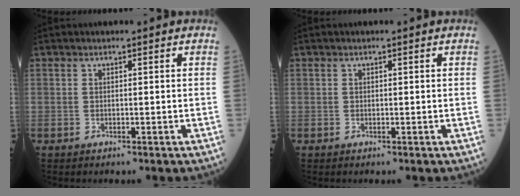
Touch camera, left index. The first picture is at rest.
{"total": 0.0}